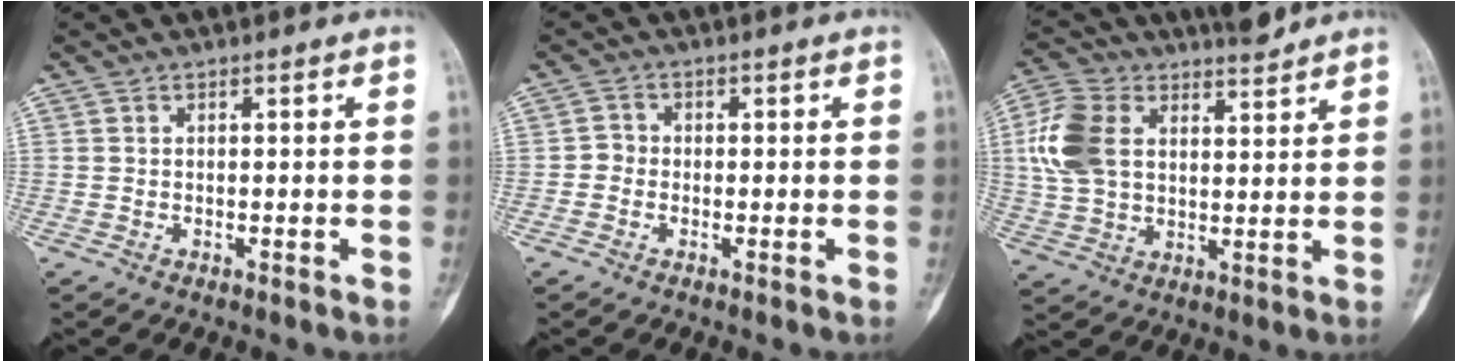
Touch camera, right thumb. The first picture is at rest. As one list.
[{"total": 2.0, "force": [-0.7, 1.8, 0.7], "torque": [0.002, 0.007, -0.024]}, {"total": 12.0, "force": [5.7, 6.8, 8.2], "torque": [-0.158, -0.001, 0.110]}]